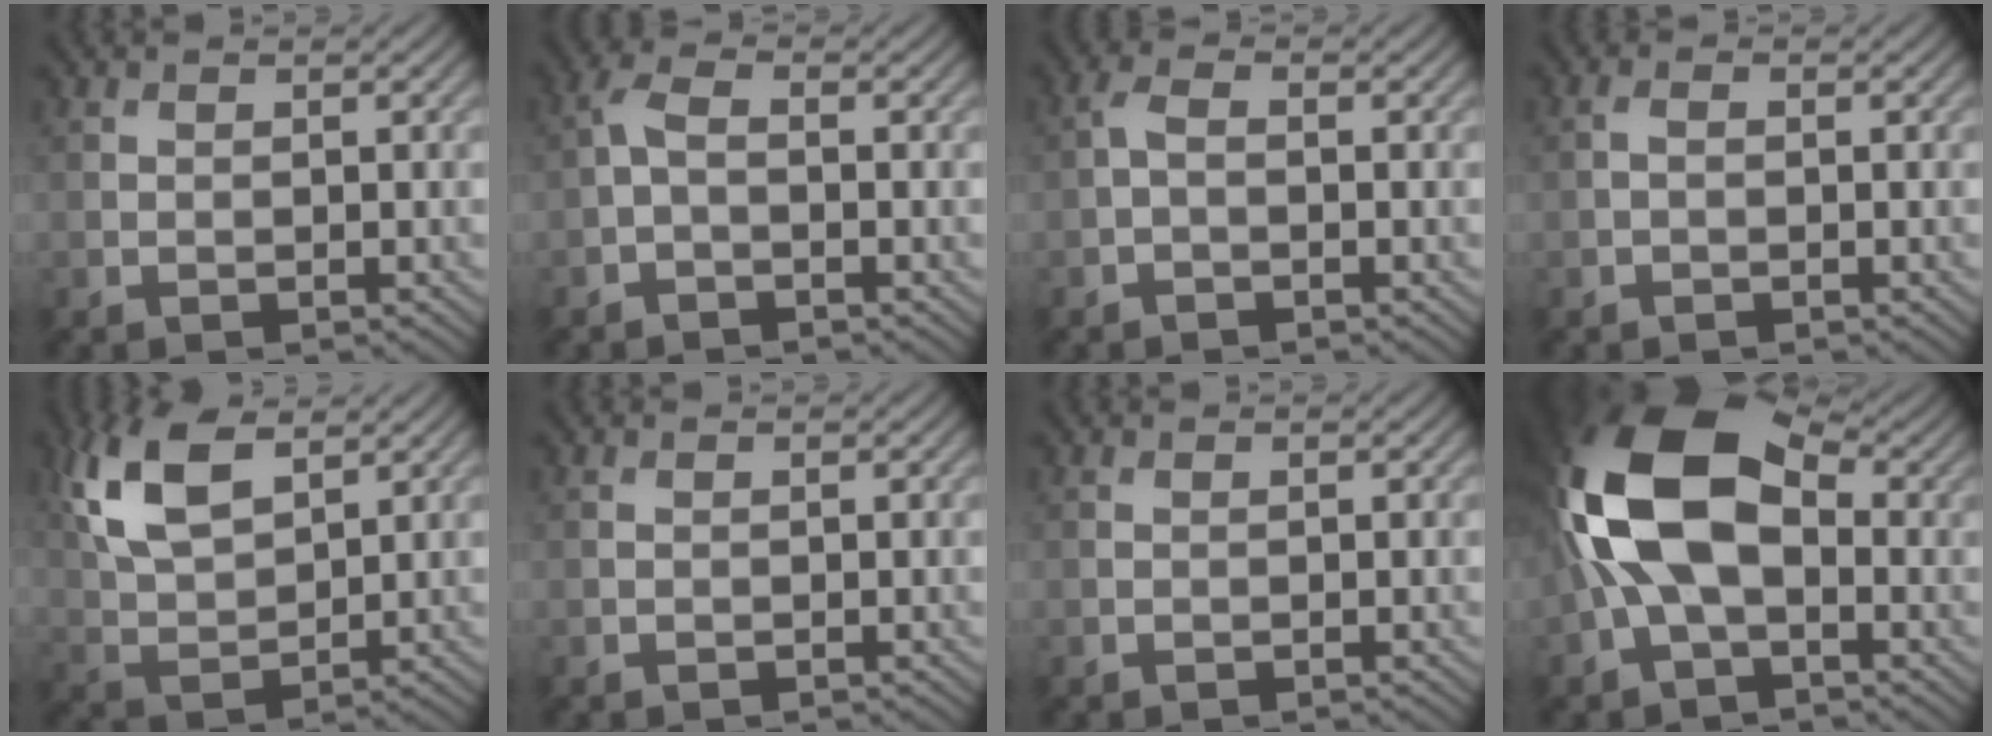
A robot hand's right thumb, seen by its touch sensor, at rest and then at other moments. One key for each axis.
{"total": 2.4, "fx": -0.6, "fy": 1.1, "fz": 2.1, "tx": -0.048, "ty": 0.007, "tz": -0.020}
{"total": 1.8, "fx": -0.5, "fy": 0.8, "fz": 1.5, "tx": -0.035, "ty": 0.005, "tz": -0.015}
{"total": 0.9, "fx": -0.2, "fy": 0.4, "fz": 0.8, "tx": -0.018, "ty": 0.001, "tz": -0.006}
{"total": 9.9, "fx": 4.7, "fy": 4.9, "fz": 7.2, "tx": -0.181, "ty": 0.012, "tz": 0.097}
{"total": 0.0}
{"total": 0.0}
{"total": 14.5, "fx": 0.9, "fy": 8.4, "fz": 11.7, "tx": -0.256, "ty": 0.019, "tz": 0.002}